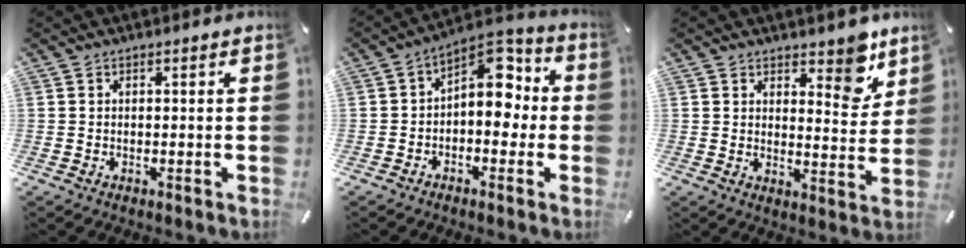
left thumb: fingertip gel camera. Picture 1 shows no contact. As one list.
[{"total": 9.8, "force": [1.7, 6.3, 7.3], "torque": [-0.080, -0.023, 0.025]}, {"total": 7.9, "force": [5.5, 4.2, 3.8], "torque": [-0.029, -0.038, 0.090]}]